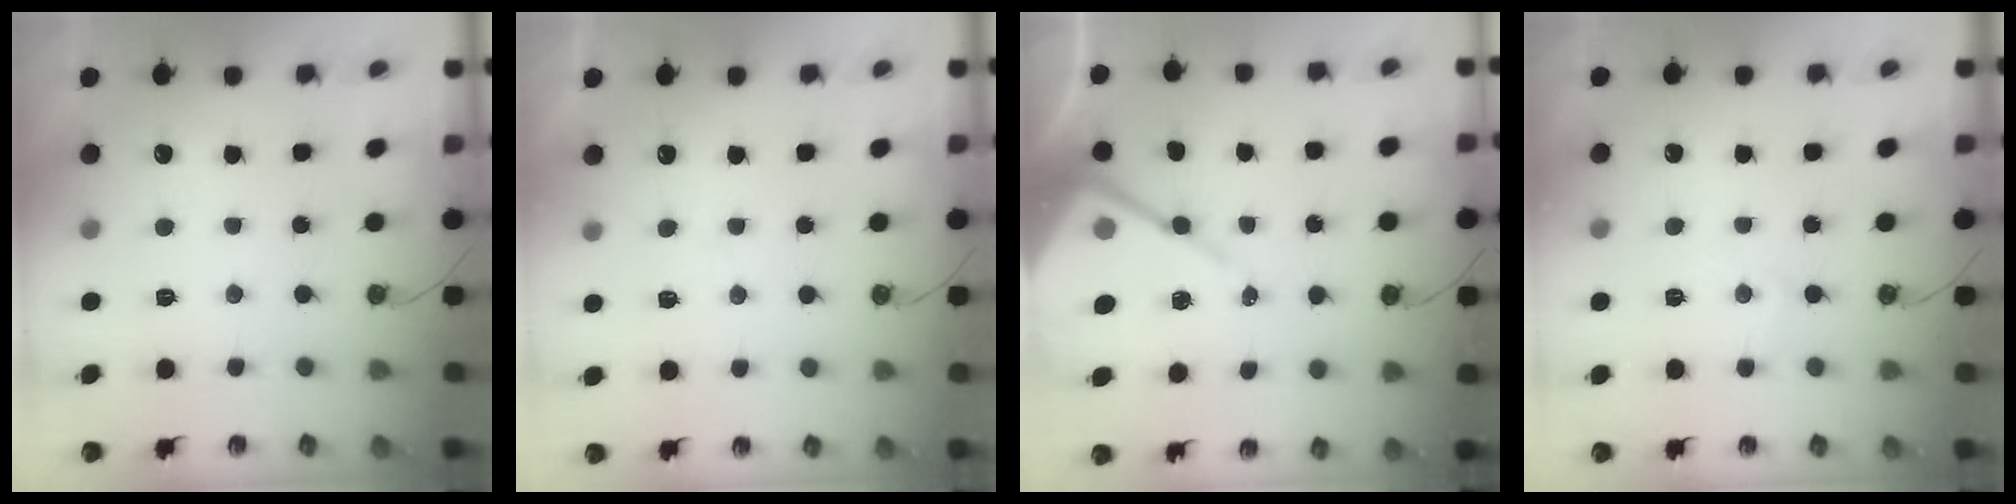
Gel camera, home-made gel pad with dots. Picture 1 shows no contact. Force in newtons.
{"total": 5.7, "press": 5.7, "slide": 0.8}
{"total": 13.7, "press": 13.6, "slide": 1.2}
{"total": 2.7, "press": 2.7, "slide": 0.5}